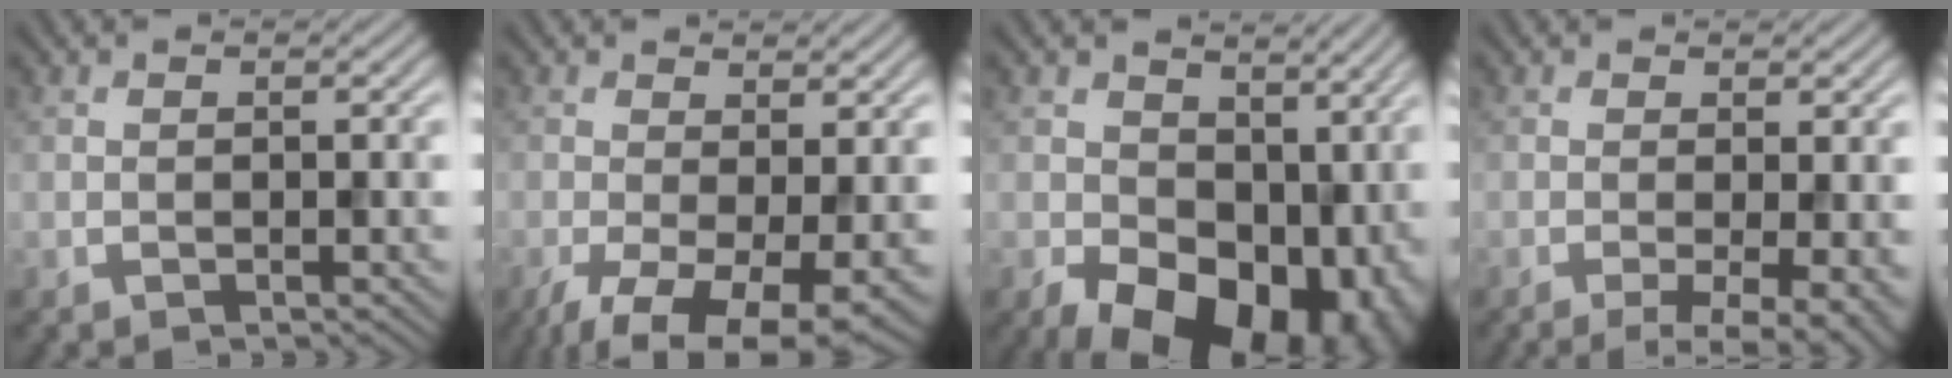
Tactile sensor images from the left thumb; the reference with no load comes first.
{"total": 9.1, "force": [-3.6, 3.7, 7.5], "torque": [-0.145, -0.031, -0.053]}
{"total": 15.2, "force": [-1.9, 10.9, 10.5], "torque": [-0.142, -0.056, -0.007]}
{"total": 5.7, "force": [-1.7, 1.3, 5.2], "torque": [-0.077, -0.007, -0.025]}